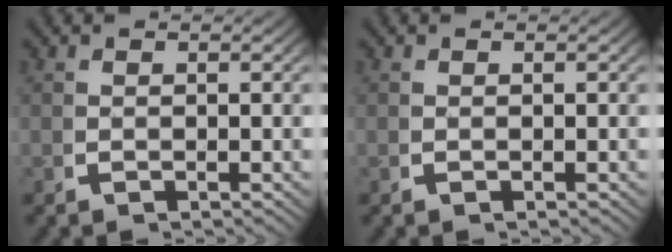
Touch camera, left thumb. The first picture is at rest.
{"total": 0.0}